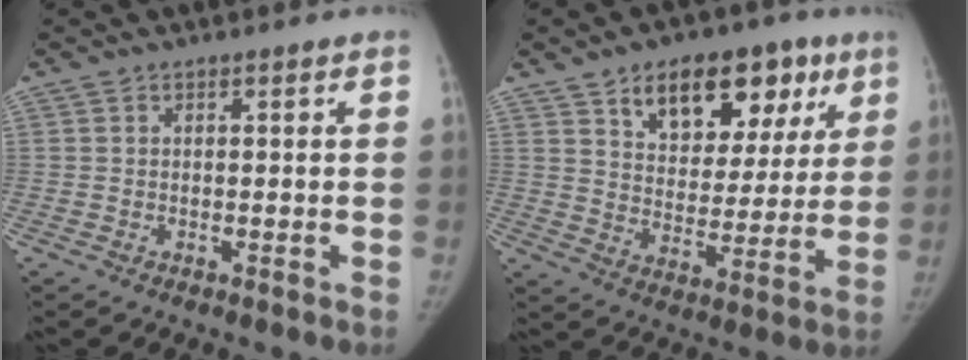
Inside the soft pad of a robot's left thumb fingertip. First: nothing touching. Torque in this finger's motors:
{"motor_torque": [0.08, 0.30, 0.80, -0.77, 0.06]}